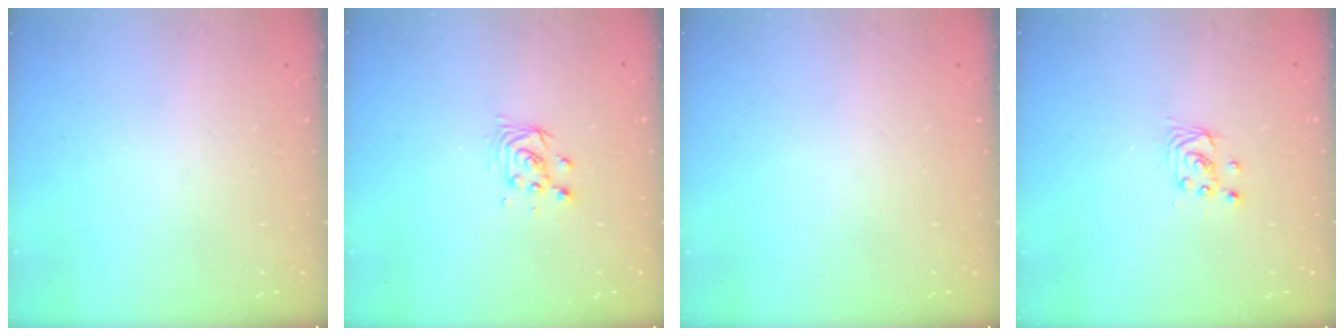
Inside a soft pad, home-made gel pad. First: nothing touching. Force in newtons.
{"total": 4.1, "press": 4.1, "slide": 0.3}
{"total": 0.0}
{"total": 2.8, "press": 2.8, "slide": 0.1}